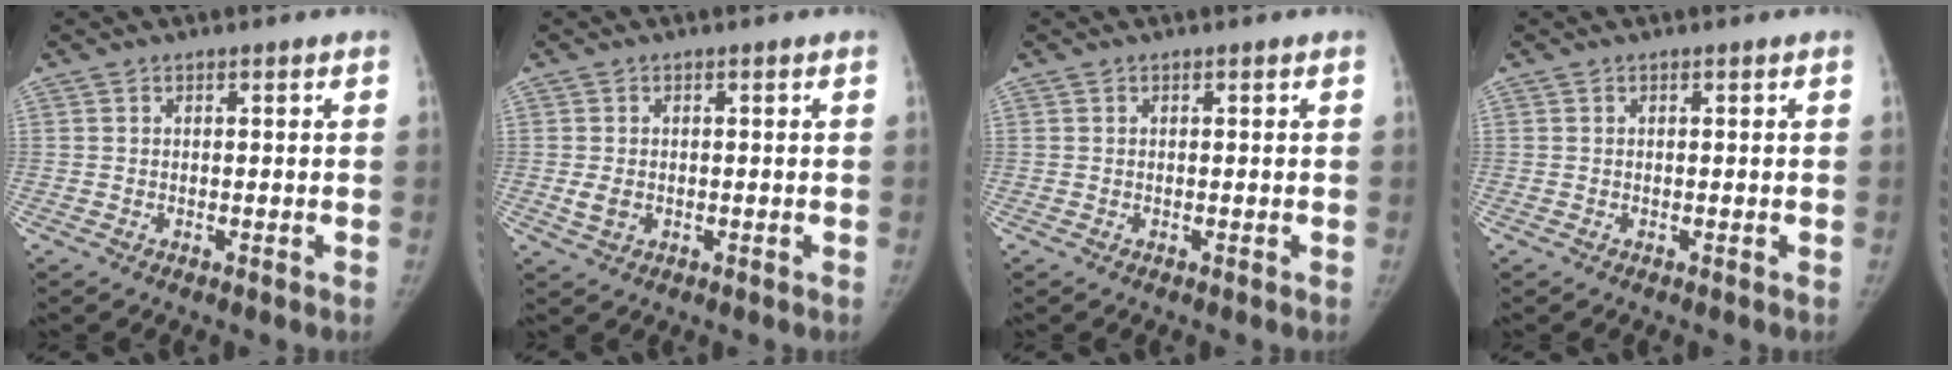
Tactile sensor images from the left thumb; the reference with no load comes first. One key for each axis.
{"total": 2.5, "fx": -0.4, "fy": 1.8, "fz": 1.6, "tx": -0.026, "ty": -0.002, "tz": -0.003}
{"total": 0.0}
{"total": 0.0}